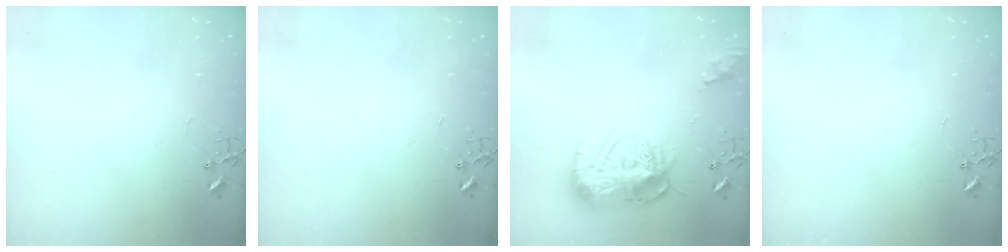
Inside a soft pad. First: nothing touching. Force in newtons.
{"total": 0.0}
{"total": 15.8, "press": 15.7, "slide": 1.4}
{"total": 0.0}